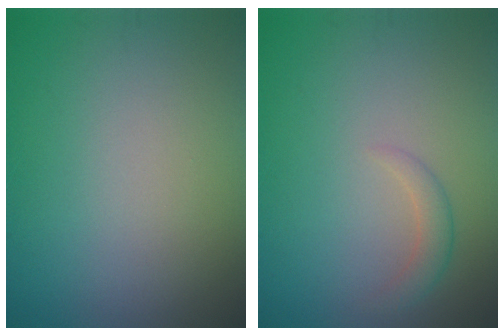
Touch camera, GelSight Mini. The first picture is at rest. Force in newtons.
{"total": 1.5, "press": 1.5, "slide": 0.1}